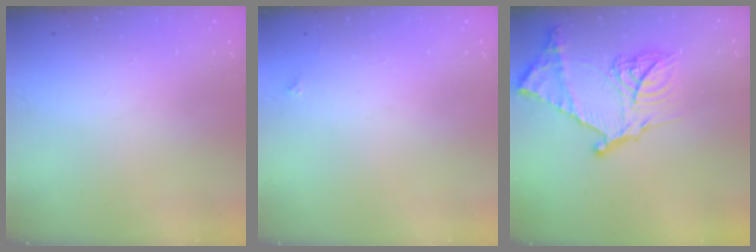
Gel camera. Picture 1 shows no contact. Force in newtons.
{"total": 2.1, "press": 2.1, "slide": 0.3}
{"total": 20.3, "press": 20.3, "slide": 1.7}